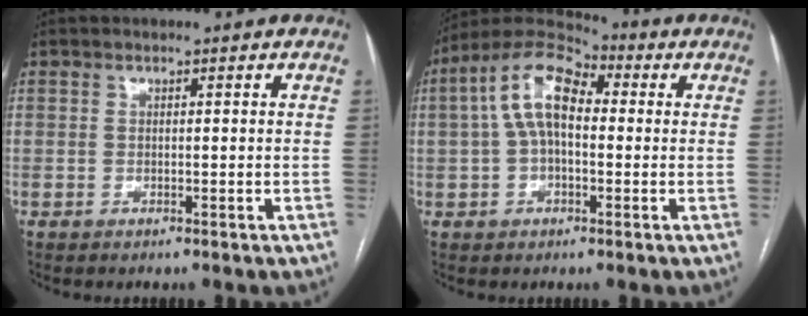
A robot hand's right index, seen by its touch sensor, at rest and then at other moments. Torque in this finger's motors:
{"motor_torque": [1.88, 0.27, 0.34, 0.10]}